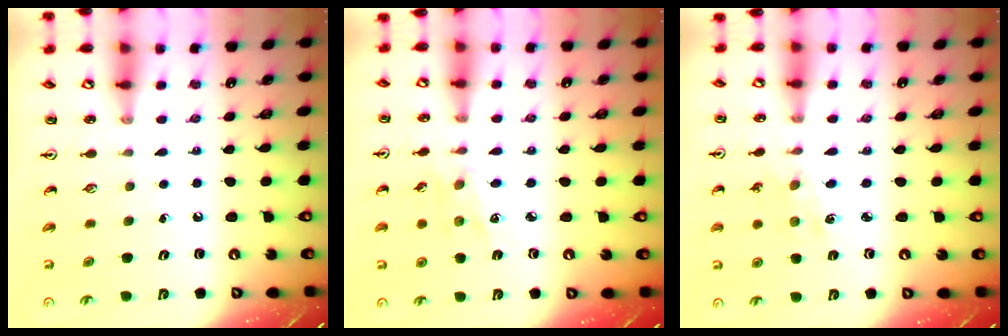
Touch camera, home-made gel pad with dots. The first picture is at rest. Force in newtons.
{"total": 2.9, "press": 2.9, "slide": 0.7}
{"total": 2.0, "press": 1.9, "slide": 0.4}